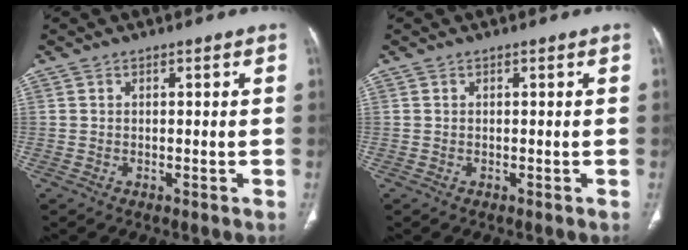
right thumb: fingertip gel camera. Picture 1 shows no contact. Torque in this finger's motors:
{"motor_torque": [-0.04, 0.04, 0.00, 0.00, 0.00]}